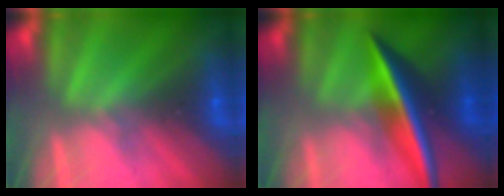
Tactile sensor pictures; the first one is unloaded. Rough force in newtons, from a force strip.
{"total": 2.5}